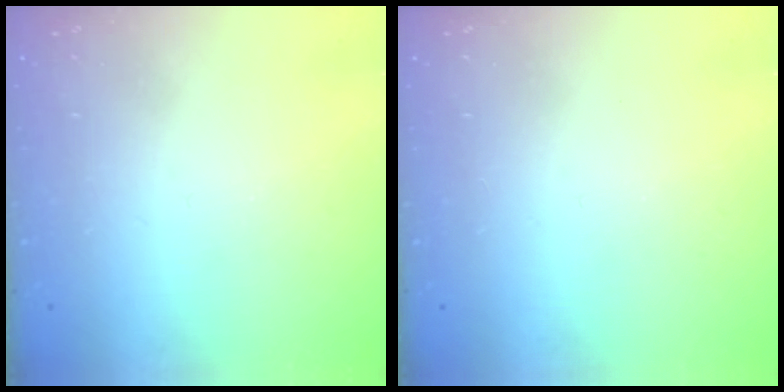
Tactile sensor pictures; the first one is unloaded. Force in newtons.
{"total": 0.0}